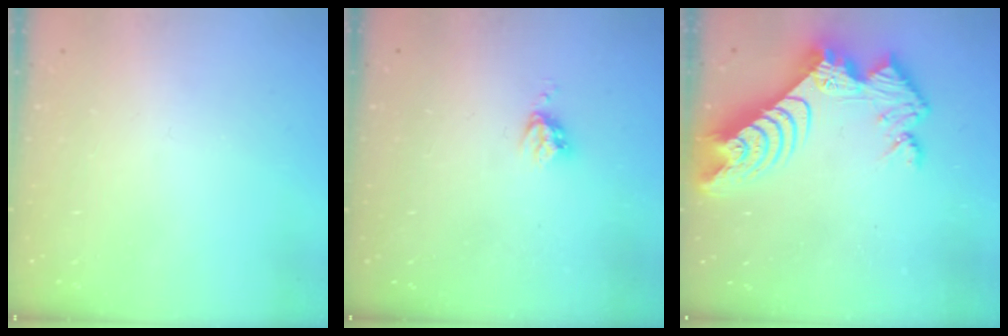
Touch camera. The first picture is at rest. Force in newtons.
{"total": 4.0, "press": 3.9, "slide": 0.6}
{"total": 16.6, "press": 16.6, "slide": 1.4}